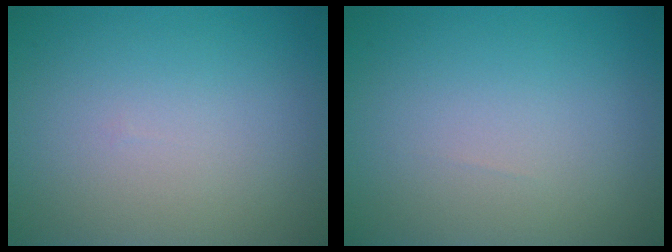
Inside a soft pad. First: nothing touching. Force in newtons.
{"total": 0.0}